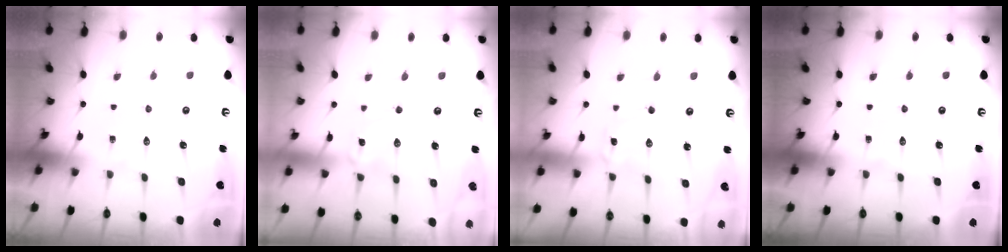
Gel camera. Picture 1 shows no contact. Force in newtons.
{"total": 1.2, "press": 1.1, "slide": 0.1}
{"total": 1.9, "press": 1.8, "slide": 0.3}
{"total": 0.0}